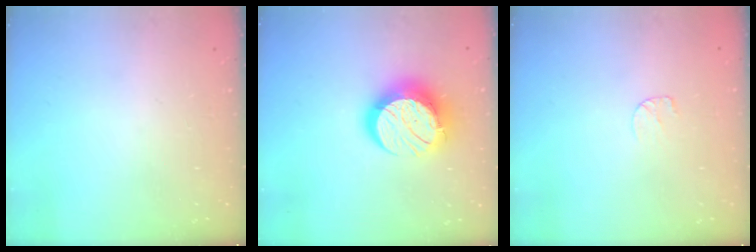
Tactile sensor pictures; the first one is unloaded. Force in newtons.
{"total": 15.0, "press": 14.9, "slide": 1.2}
{"total": 3.5, "press": 3.5, "slide": 0.3}